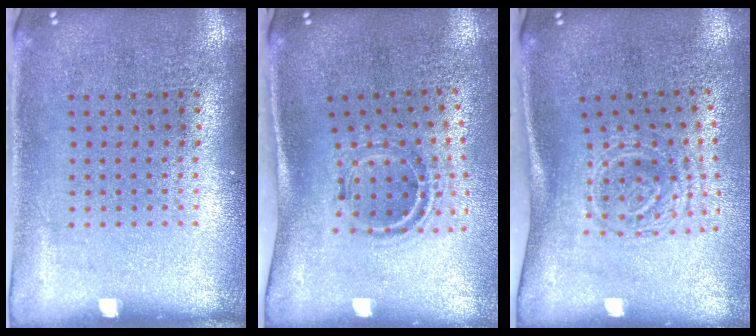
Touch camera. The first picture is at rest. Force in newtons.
{"total": 1.1, "press": 1.0, "slide": 0.5}
{"total": 1.7, "press": 1.2, "slide": 1.2}